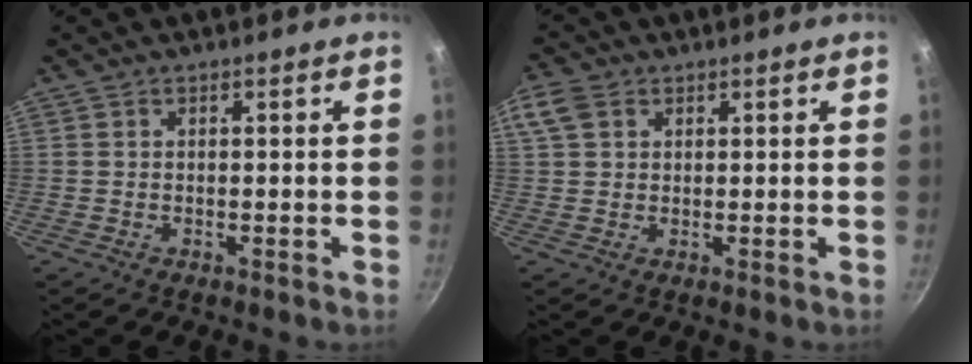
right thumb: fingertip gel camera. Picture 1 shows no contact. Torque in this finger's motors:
{"motor_torque": [-0.53, 0.91, 0.38, -0.34, 0.17]}